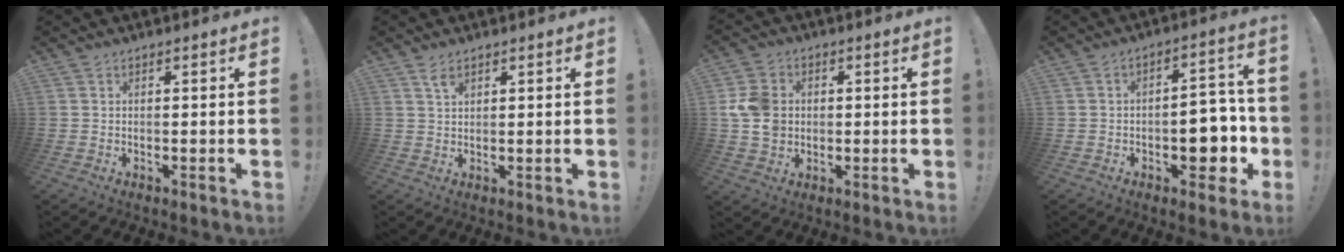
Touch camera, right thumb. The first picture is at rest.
{"total": 3.0, "force": [1.9, 1.2, 2.0], "torque": [-0.026, -0.007, 0.031]}
{"total": 9.8, "force": [0.7, 8.4, 5.0], "torque": [-0.085, 0.007, 0.017]}
{"total": 11.5, "force": [-3.2, 7.2, 8.4], "torque": [-0.081, 0.014, -0.049]}